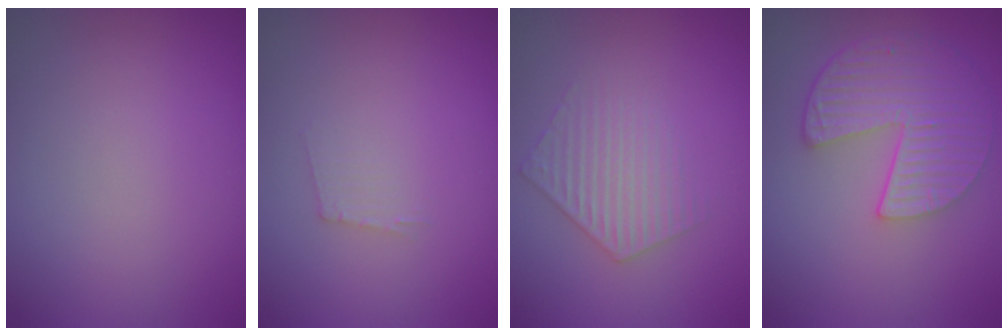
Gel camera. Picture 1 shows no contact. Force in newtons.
{"total": 1.1, "press": 1.0, "slide": 0.2}
{"total": 2.9, "press": 2.9, "slide": 0.5}
{"total": 5.4, "press": 4.1, "slide": 3.5}